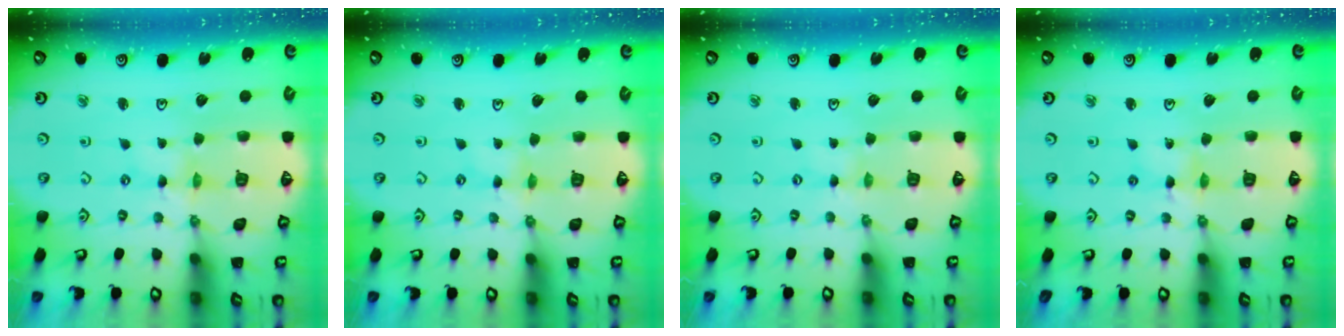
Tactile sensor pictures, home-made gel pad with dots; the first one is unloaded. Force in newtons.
{"total": 0.0}
{"total": 0.0}
{"total": 2.6, "press": 2.6, "slide": 0.3}